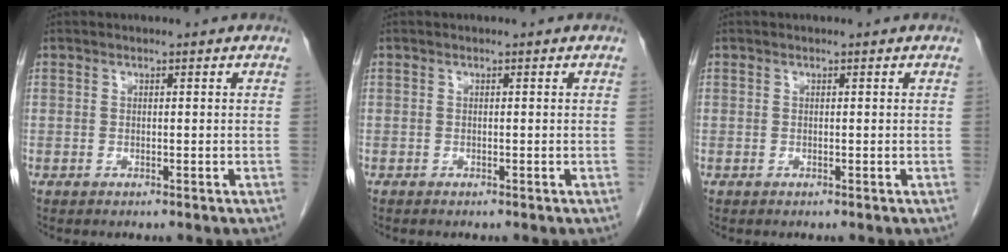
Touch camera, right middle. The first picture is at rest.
{"total": 0.0}
{"total": 0.0}